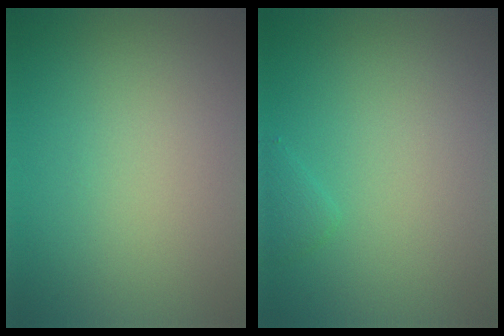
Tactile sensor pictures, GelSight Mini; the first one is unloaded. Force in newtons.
{"total": 0.9, "press": 0.9, "slide": 0.1}